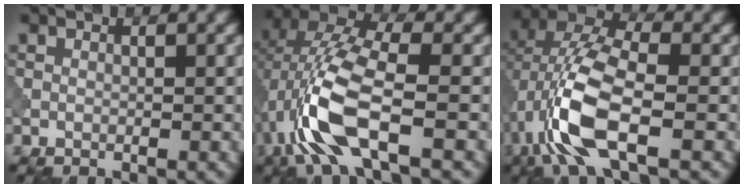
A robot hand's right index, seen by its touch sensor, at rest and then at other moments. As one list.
[{"total": 9.2, "force": [-2.6, 3.6, 8.1], "torque": [-0.186, 0.012, -0.058]}, {"total": 9.6, "force": [-2.7, 4.0, 8.3], "torque": [-0.188, 0.009, -0.061]}]